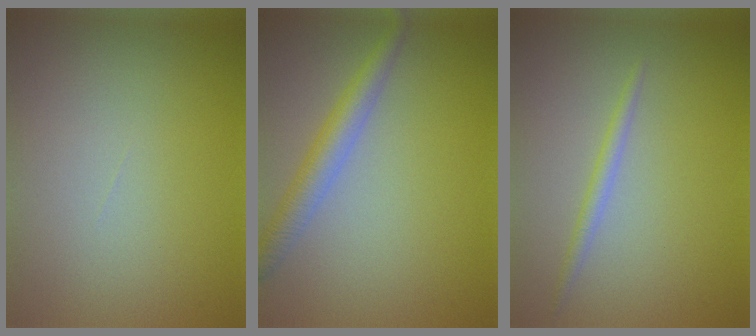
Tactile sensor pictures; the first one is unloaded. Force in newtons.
{"total": 2.9, "press": 2.9, "slide": 0.1}
{"total": 1.2, "press": 1.2, "slide": 0.0}